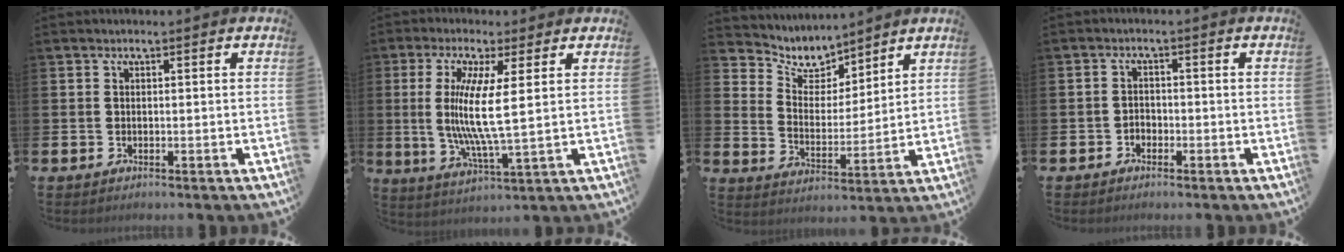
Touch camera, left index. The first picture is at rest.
{"total": 8.8, "force": [2.1, 1.1, 8.5], "torque": [-0.147, -0.015, 0.032]}
{"total": 6.5, "force": [5.9, 2.4, 1.1], "torque": [-0.056, -0.041, 0.103]}
{"total": 1.5, "force": [-1.0, 1.1, 0.1], "torque": [0.001, 0.002, -0.024]}